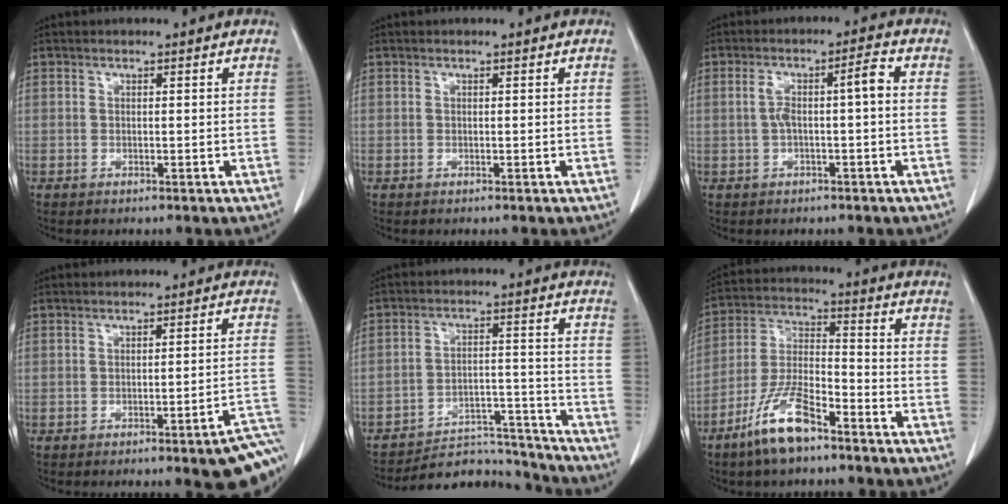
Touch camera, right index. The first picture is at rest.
{"total": 0.0}
{"total": 5.0, "force": [0.0, 0.7, 5.0], "torque": [-0.093, 0.025, 0.003]}
{"total": 9.8, "force": [-6.7, 0.5, 7.1], "torque": [-0.034, 0.010, -0.082]}
{"total": 12.6, "force": [-12.4, 2.3, -0.1], "torque": [0.021, 0.051, -0.182]}
{"total": 11.2, "force": [-7.6, 3.1, 7.6], "torque": [-0.165, -0.002, -0.144]}